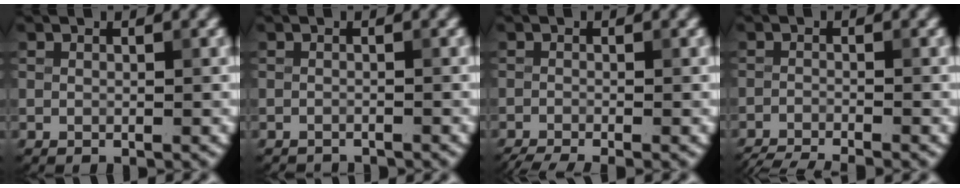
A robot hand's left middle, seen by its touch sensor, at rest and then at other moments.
{"total": 2.0, "force": [-2.0, 0.1, 0.1], "torque": [0.005, -0.008, -0.029]}
{"total": 3.7, "force": [-2.9, 0.6, 2.2], "torque": [-0.032, -0.013, -0.052]}
{"total": 6.0, "force": [-5.6, 0.9, 1.9], "torque": [-0.025, -0.022, -0.087]}